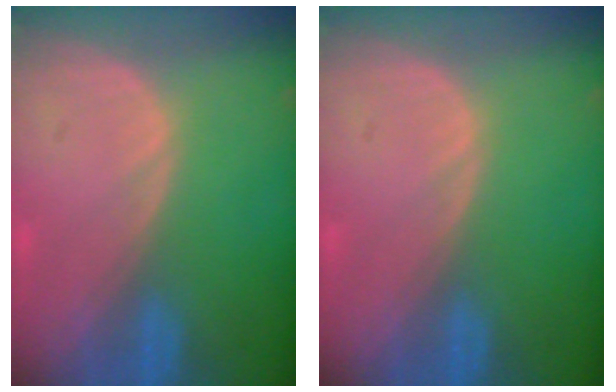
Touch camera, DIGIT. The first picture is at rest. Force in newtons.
{"total": 0.0}